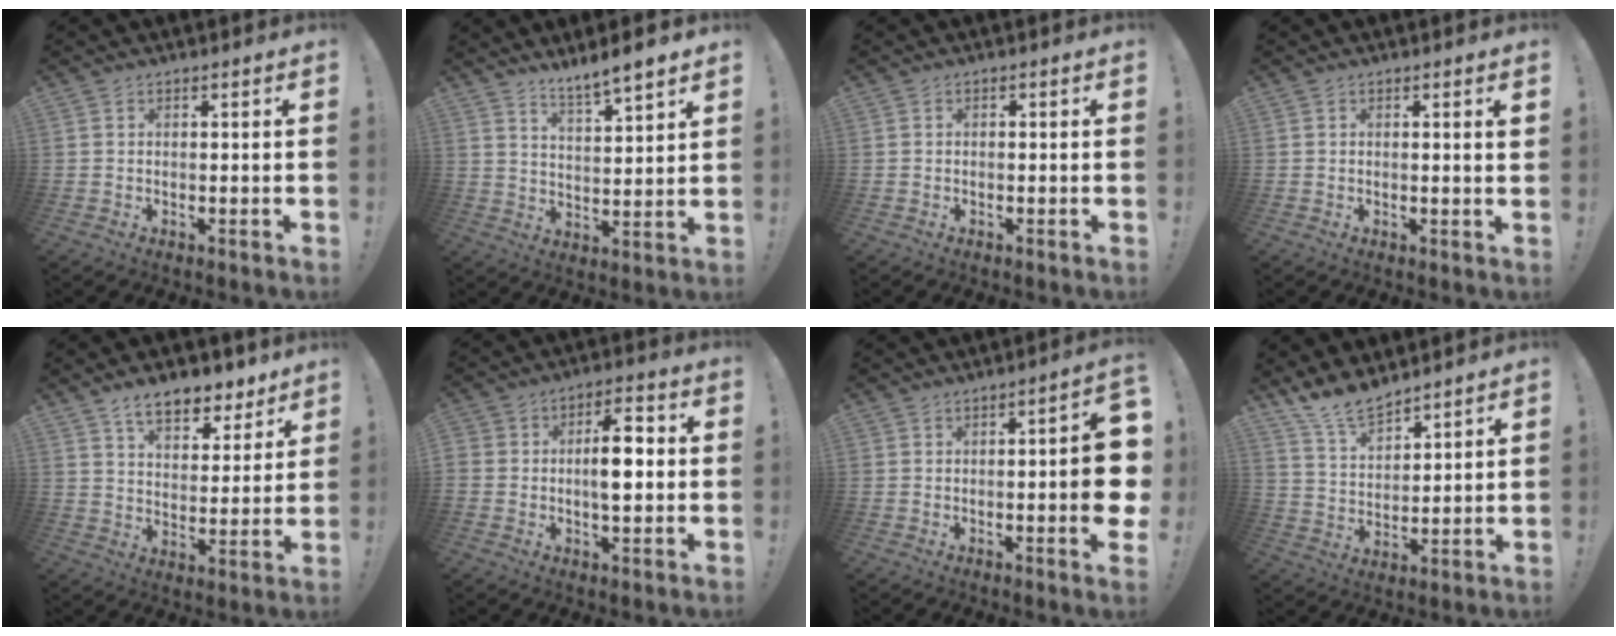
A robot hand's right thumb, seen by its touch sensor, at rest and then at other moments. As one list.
[{"total": 6.9, "force": [6.2, 0.4, 3.1], "torque": [-0.052, -0.047, 0.107]}, {"total": 0.5, "force": [-0.4, 0.3, 0.2], "torque": [-0.004, 0.001, -0.007]}, {"total": 1.8, "force": [0.7, -0.2, 1.6], "torque": [-0.023, -0.003, 0.009]}, {"total": 10.6, "force": [7.6, 5.5, 5.0], "torque": [-0.076, -0.044, 0.139]}, {"total": 9.6, "force": [-1.1, 6.1, 7.4], "torque": [-0.121, 0.021, -0.019]}, {"total": 8.3, "force": [-1.0, 1.7, 8.1], "torque": [-0.105, -0.001, -0.017]}, {"total": 10.8, "force": [9.7, 3.6, 3.1], "torque": [-0.080, -0.066, 0.188]}]